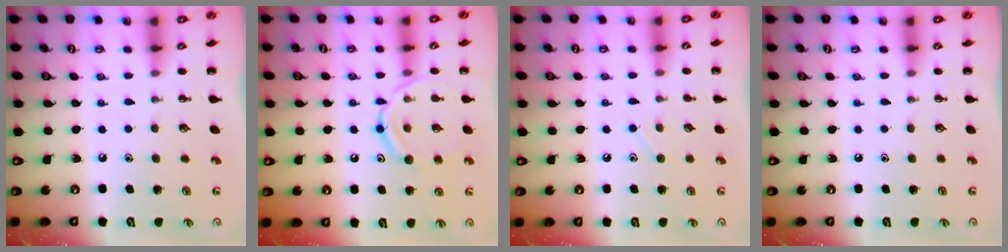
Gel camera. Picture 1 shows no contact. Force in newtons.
{"total": 13.7, "press": 13.6, "slide": 1.1}
{"total": 3.4, "press": 3.2, "slide": 1.0}
{"total": 0.0}